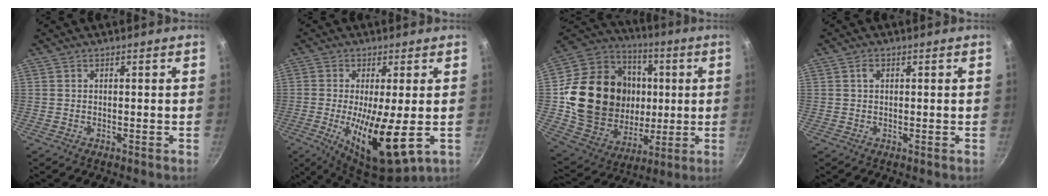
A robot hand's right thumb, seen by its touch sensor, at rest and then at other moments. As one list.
[{"total": 13.0, "force": [-2.0, 3.2, 12.4], "torque": [-0.222, -0.019, -0.029]}, {"total": 26.9, "force": [2.5, 21.8, 15.6], "torque": [-0.266, 0.015, 0.062]}, {"total": 1.2, "force": [0.4, 0.9, 0.8], "torque": [-0.011, 0.004, 0.004]}]